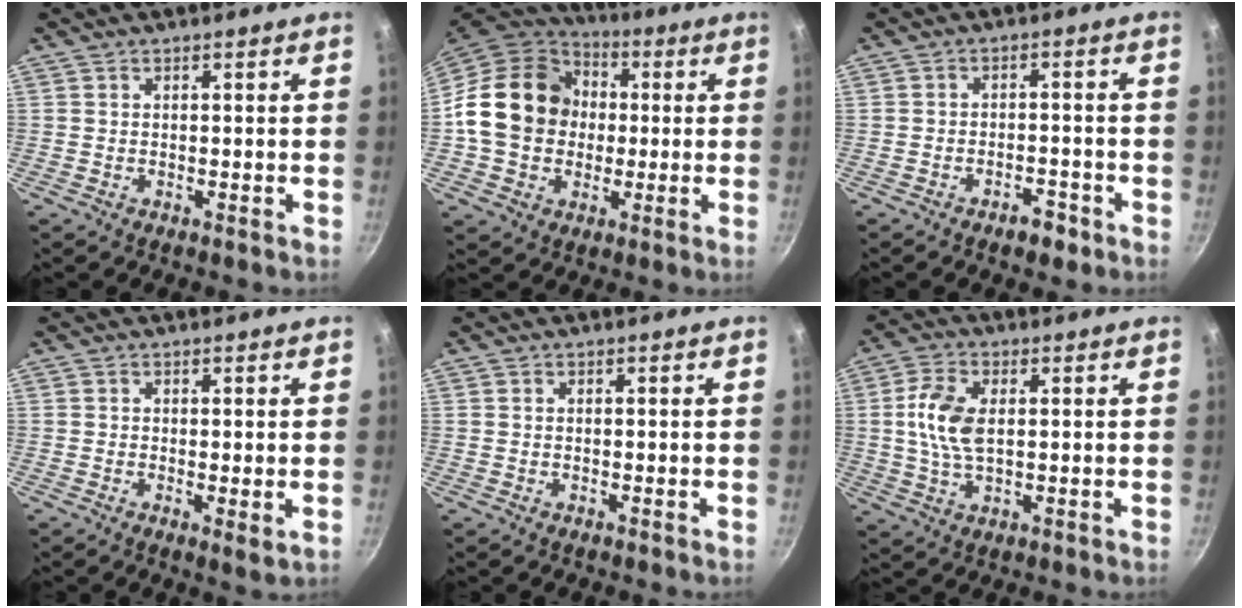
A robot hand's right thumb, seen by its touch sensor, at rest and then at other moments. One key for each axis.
{"total": 18.8, "fx": 0.6, "fy": 15.7, "fz": 10.4, "tx": -0.156, "ty": 0.030, "tz": 0.002}
{"total": 4.1, "fx": -2.7, "fy": 2.1, "fz": 2.3, "tx": -0.021, "ty": 0.024, "tz": -0.032}
{"total": 2.0, "fx": 0.0, "fy": 0.6, "fz": 1.9, "tx": -0.030, "ty": -0.010, "tz": -0.002}
{"total": 0.0}
{"total": 8.8, "fx": 1.0, "fy": 4.8, "fz": 7.3, "tx": -0.145, "ty": 0.007, "tz": 0.019}